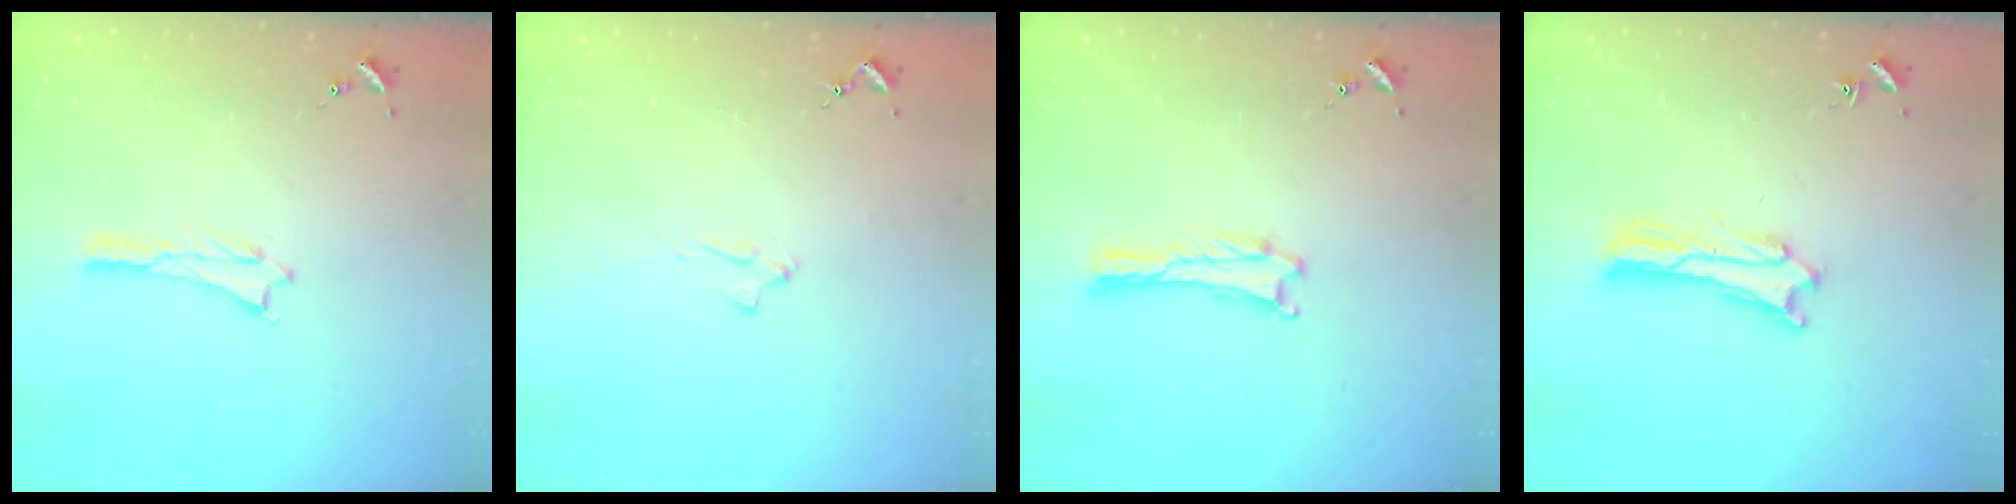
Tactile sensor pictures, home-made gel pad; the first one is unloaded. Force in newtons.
{"total": 2.1, "press": 2.1, "slide": 0.3}
{"total": 0.0}
{"total": 2.5, "press": 2.5, "slide": 0.1}